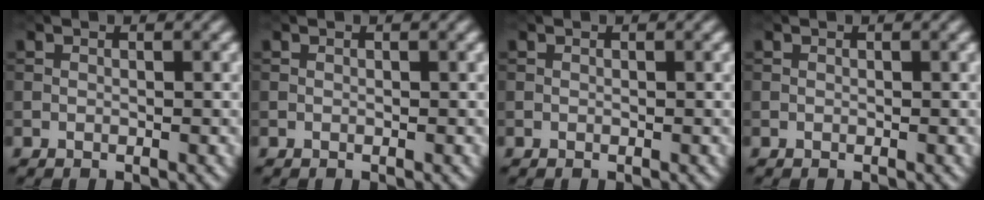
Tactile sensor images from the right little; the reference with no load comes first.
{"total": 0.0}
{"total": 0.0}
{"total": 0.0}